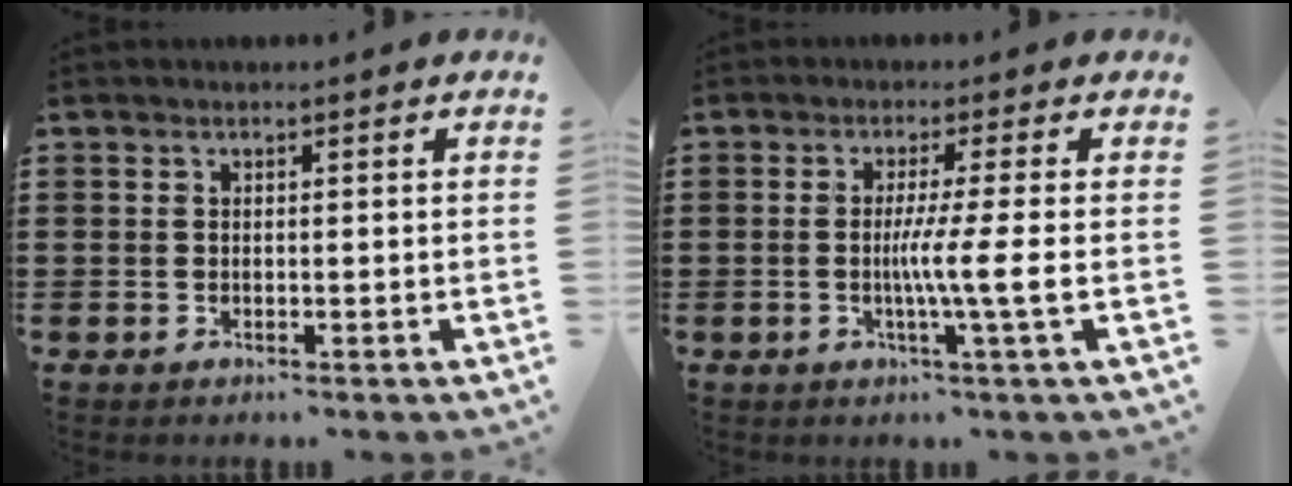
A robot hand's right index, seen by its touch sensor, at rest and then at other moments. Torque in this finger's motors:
{"motor_torque": [1.11, -0.39, 0.47, 0.17]}